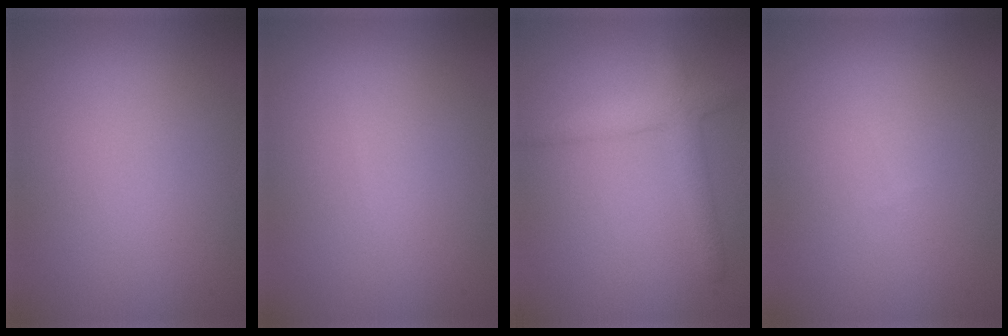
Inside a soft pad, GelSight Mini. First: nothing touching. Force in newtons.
{"total": 0.0}
{"total": 2.8, "press": 2.8, "slide": 0.2}
{"total": 0.0}